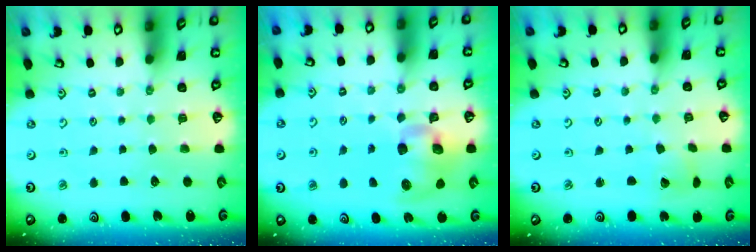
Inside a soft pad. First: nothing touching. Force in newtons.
{"total": 10.4, "press": 10.3, "slide": 1.5}
{"total": 3.0, "press": 3.0, "slide": 0.4}